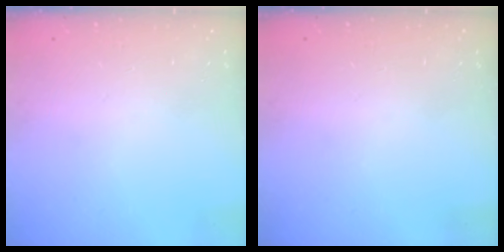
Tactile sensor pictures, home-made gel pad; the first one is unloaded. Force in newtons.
{"total": 0.0}